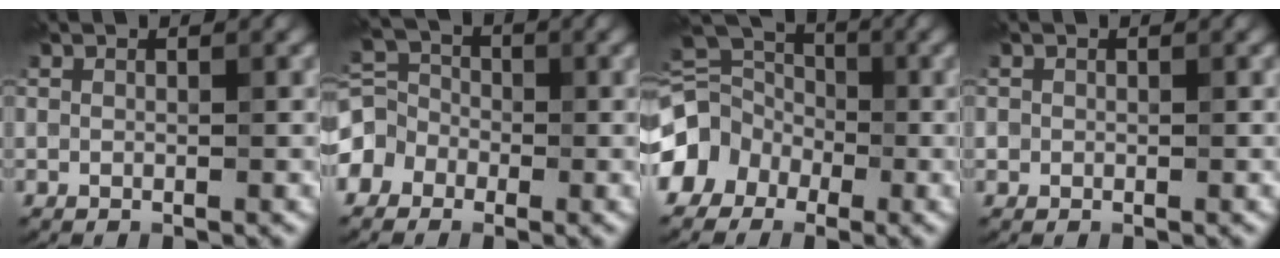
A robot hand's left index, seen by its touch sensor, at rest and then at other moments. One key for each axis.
{"total": 5.1, "fx": -2.2, "fy": 4.4, "fz": 1.5, "tx": -0.015, "ty": 0.017, "tz": -0.062}
{"total": 11.3, "fx": -4.5, "fy": 9.4, "fz": 4.4, "tx": -0.100, "ty": -0.002, "tz": -0.103}
{"total": 0.5, "fx": -0.1, "fy": 0.5, "fz": -0.1, "tx": 0.007, "ty": -0.001, "tz": -0.002}